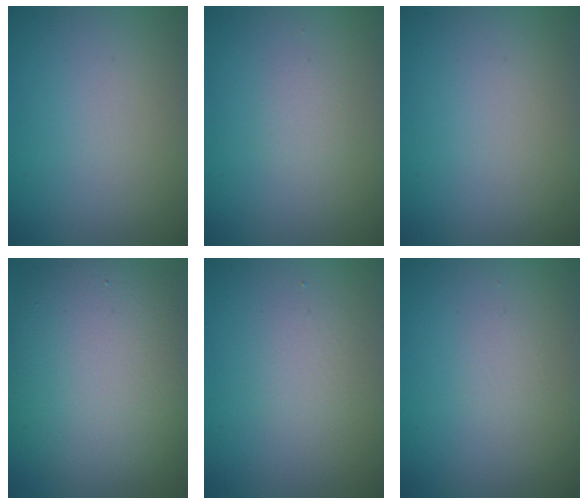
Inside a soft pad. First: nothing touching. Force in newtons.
{"total": 0.9, "press": 0.9, "slide": 0.1}
{"total": 0.0}
{"total": 10.4, "press": 10.4, "slide": 0.5}
{"total": 1.4, "press": 1.4, "slide": 0.0}
{"total": 0.0}